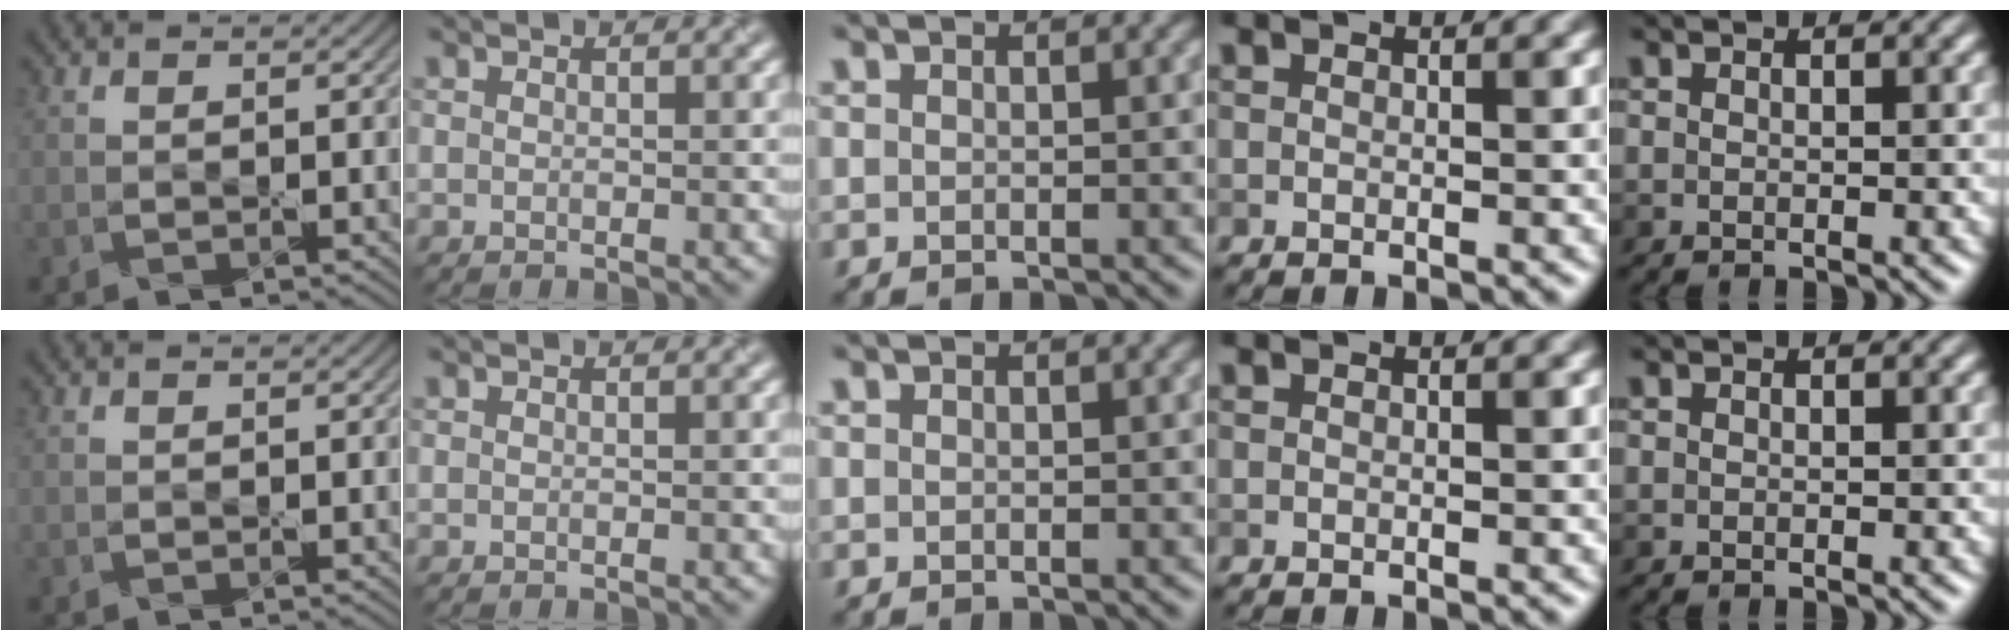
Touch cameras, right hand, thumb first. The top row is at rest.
{}